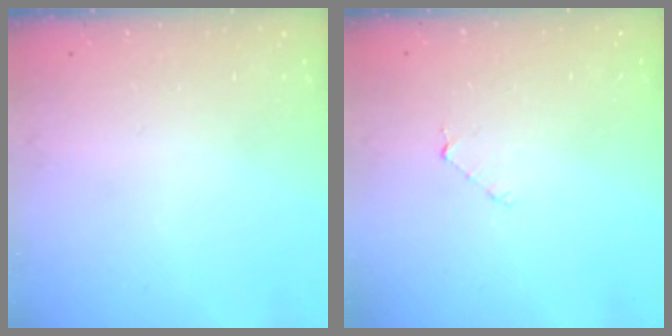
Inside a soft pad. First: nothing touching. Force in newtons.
{"total": 3.8, "press": 3.7, "slide": 0.3}